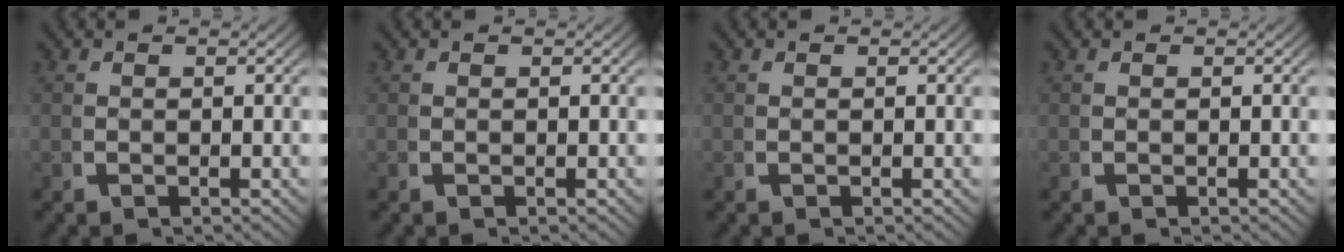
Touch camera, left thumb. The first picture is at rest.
{"total": 0.0}
{"total": 0.0}
{"total": 0.0}